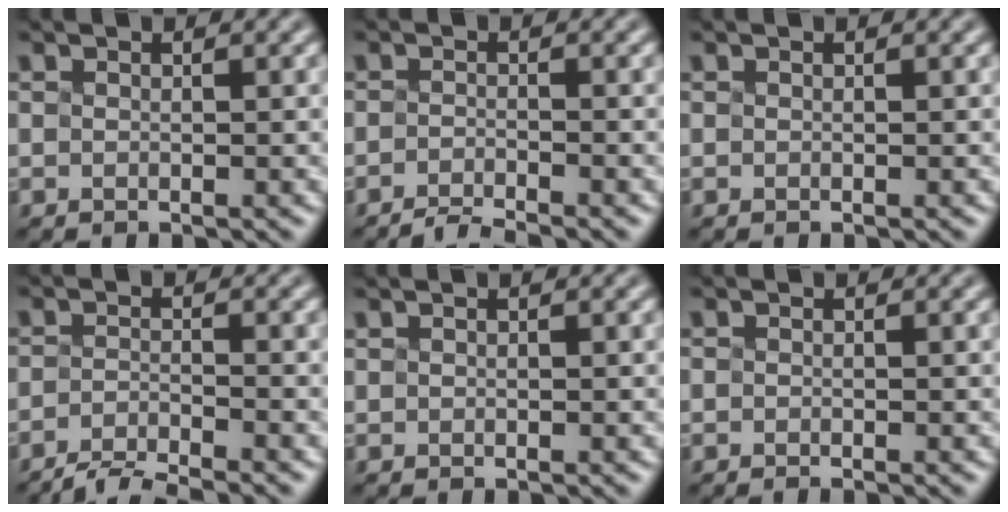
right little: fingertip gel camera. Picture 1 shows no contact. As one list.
[{"total": 2.2, "force": [-2.2, -0.2, 0.2], "torque": [0.004, 0.001, -0.036]}, {"total": 0.0}, {"total": 3.5, "force": [-3.4, -0.1, 0.7], "torque": [-0.010, 0.001, -0.057]}, {"total": 1.0, "force": [0.7, 0.5, 0.6], "torque": [-0.004, 0.010, 0.002]}, {"total": 0.7, "force": [-0.6, -0.2, -0.2], "torque": [0.002, -0.003, -0.003]}]